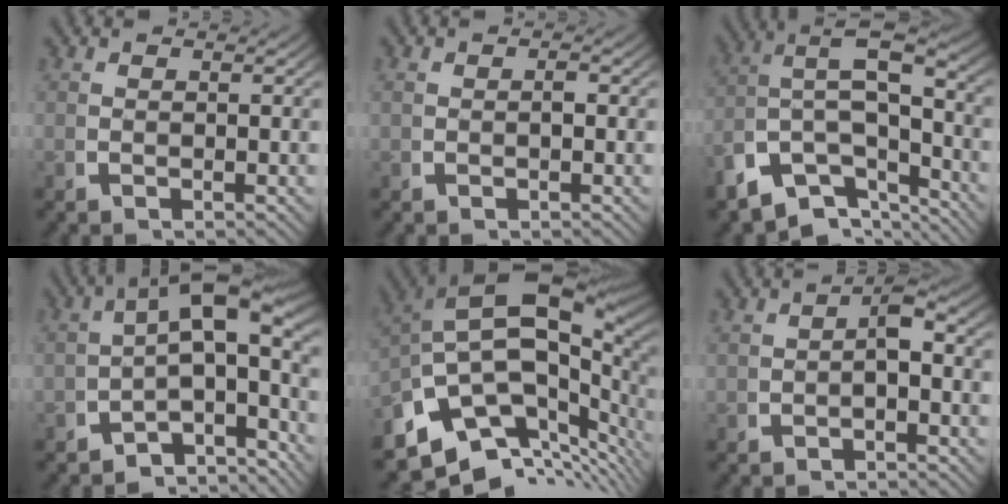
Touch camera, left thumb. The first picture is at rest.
{"total": 0.8, "force": [0.0, 0.6, 0.6], "torque": [-0.016, -0.004, 0.002]}
{"total": 13.3, "force": [-1.8, 9.3, 9.3], "torque": [-0.197, -0.037, -0.024]}
{"total": 10.1, "force": [-0.8, 5.9, 8.1], "torque": [-0.130, -0.022, -0.012]}
{"total": 20.1, "force": [-3.2, 13.6, 14.5], "torque": [-0.274, -0.053, -0.037]}
{"total": 2.5, "force": [-0.6, 1.2, 2.1], "torque": [-0.039, -0.002, -0.006]}